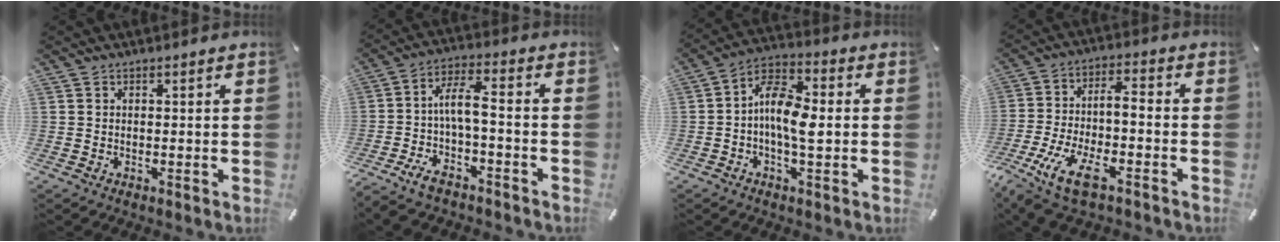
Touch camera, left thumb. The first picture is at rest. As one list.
[{"total": 8.4, "force": [-2.2, 2.8, 7.6], "torque": [-0.152, 0.003, -0.046]}, {"total": 10.3, "force": [-1.3, 4.8, 9.0], "torque": [-0.178, 0.010, -0.022]}, {"total": 10.9, "force": [-5.9, 3.4, 8.6], "torque": [-0.174, 0.006, -0.111]}]